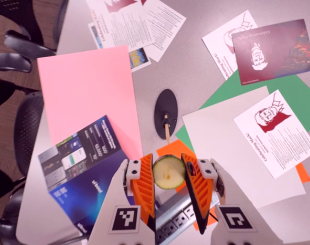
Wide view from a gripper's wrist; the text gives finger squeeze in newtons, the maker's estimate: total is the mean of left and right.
{"total": 12.4, "left": 12.6, "right": 12.2}